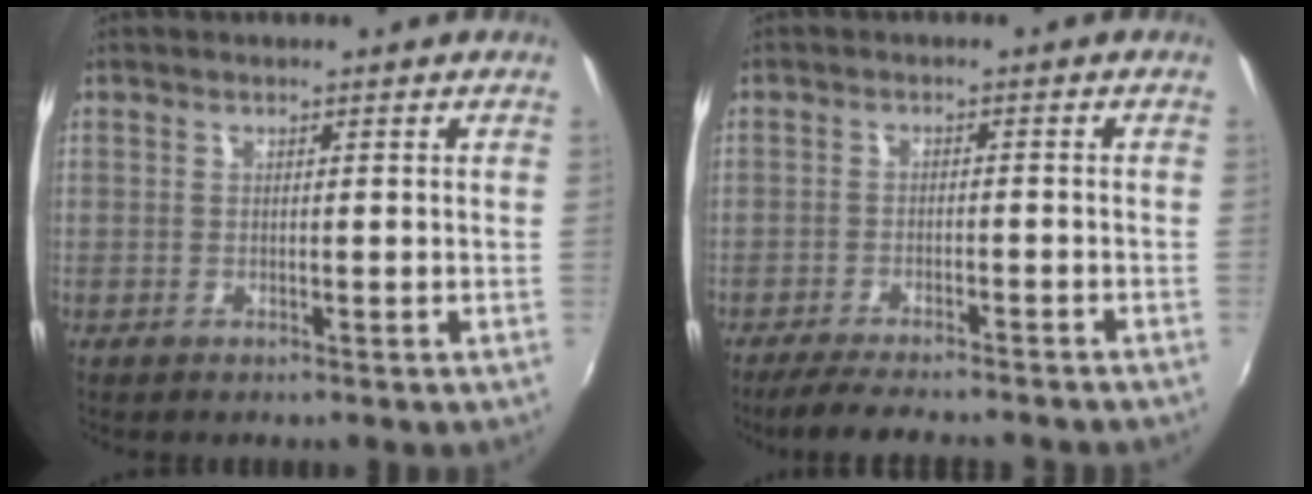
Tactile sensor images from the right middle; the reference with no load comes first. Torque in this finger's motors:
{"motor_torque": [0.72, -0.75, 0.07, 0.03]}